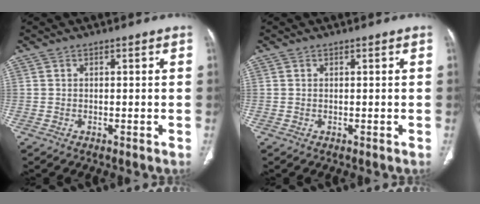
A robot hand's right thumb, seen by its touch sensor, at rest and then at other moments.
{"total": 0.0}